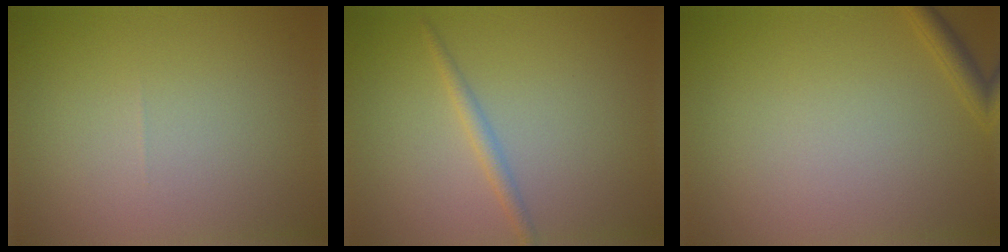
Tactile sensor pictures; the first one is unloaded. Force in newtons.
{"total": 1.3, "press": 1.3, "slide": 0.0}
{"total": 1.4, "press": 1.4, "slide": 0.1}